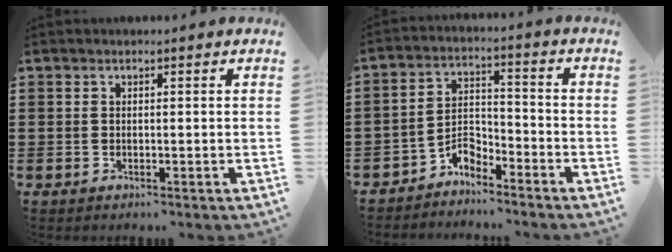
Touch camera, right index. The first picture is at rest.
{"total": 4.4, "force": [-3.9, 1.6, 1.3], "torque": [-0.034, 0.009, -0.080]}